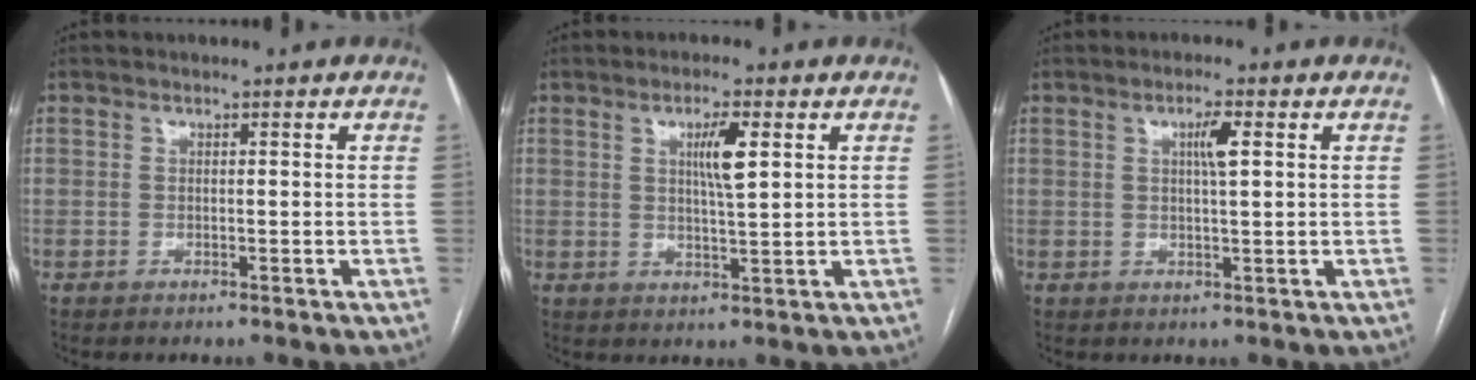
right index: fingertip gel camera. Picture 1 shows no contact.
{"total": 4.8, "force": [1.6, 0.4, 4.5], "torque": [-0.079, -0.001, 0.029]}
{"total": 3.1, "force": [1.0, 0.2, 3.0], "torque": [-0.051, 0.002, 0.016]}